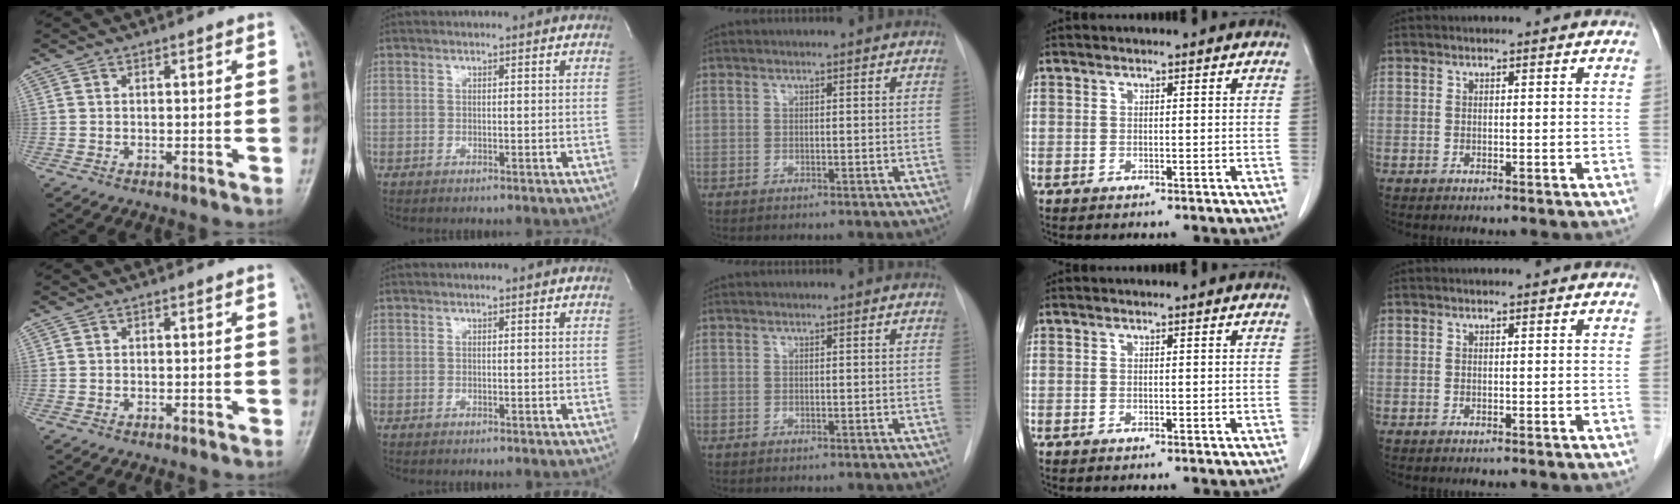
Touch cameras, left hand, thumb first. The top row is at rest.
{}